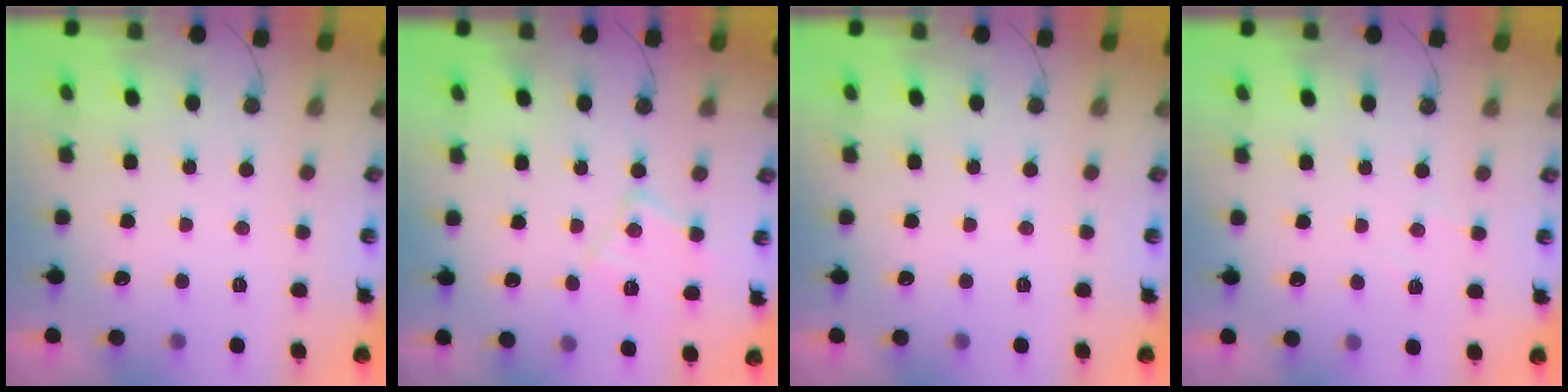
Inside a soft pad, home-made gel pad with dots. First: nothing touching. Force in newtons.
{"total": 10.1, "press": 10.0, "slide": 0.6}
{"total": 0.0}
{"total": 2.1, "press": 2.1, "slide": 0.4}